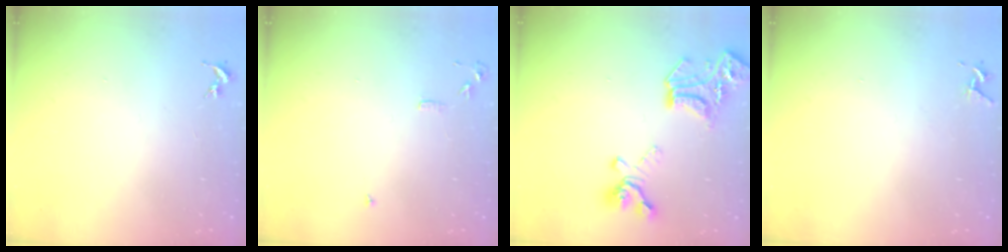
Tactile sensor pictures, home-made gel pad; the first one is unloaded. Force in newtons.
{"total": 6.5, "press": 6.5, "slide": 0.8}
{"total": 19.9, "press": 19.9, "slide": 1.2}
{"total": 4.3, "press": 4.3, "slide": 0.5}